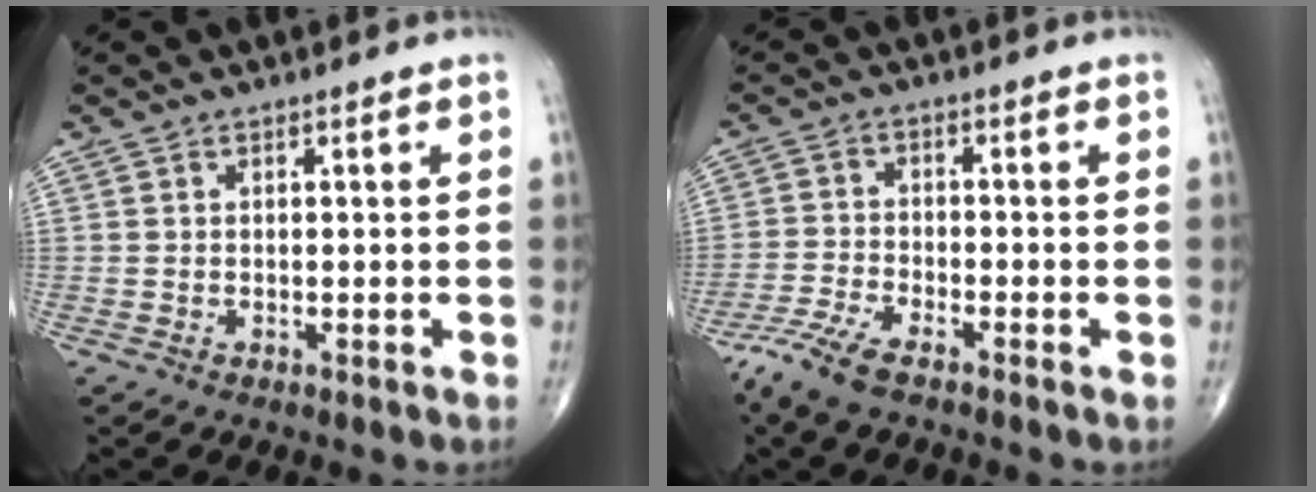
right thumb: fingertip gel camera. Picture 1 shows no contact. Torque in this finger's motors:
{"motor_torque": [2.12, 0.85, 0.14, -0.97, 0.04]}